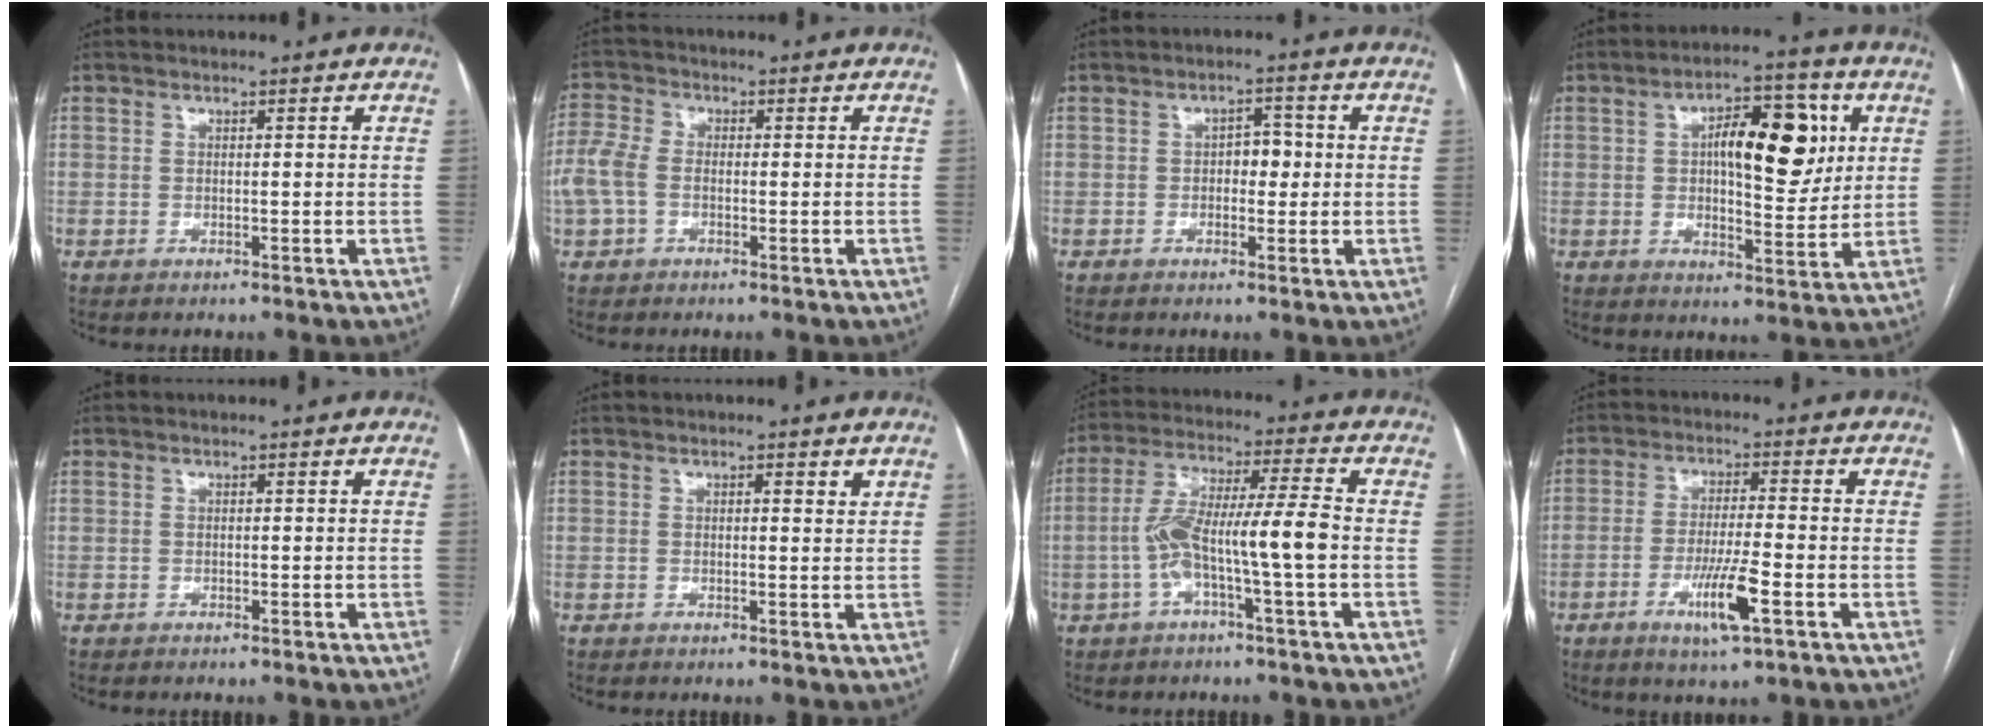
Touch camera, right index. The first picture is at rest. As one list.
[{"total": 6.1, "force": [-0.9, 4.2, 4.4], "torque": [-0.127, 0.020, -0.024]}, {"total": 3.1, "force": [-0.1, 1.9, 2.5], "torque": [-0.030, 0.011, -0.002]}, {"total": 12.3, "force": [3.2, 4.7, 11.0], "torque": [-0.163, 0.021, 0.049]}, {"total": 0.0}, {"total": 1.0, "force": [0.7, 0.2, 0.7], "torque": [-0.011, -0.001, 0.007]}, {"total": 10.4, "force": [-2.3, 0.1, 10.1], "torque": [-0.198, 0.024, -0.046]}, {"total": 7.9, "force": [-3.3, 0.3, 7.1], "torque": [-0.134, -0.014, -0.059]}]